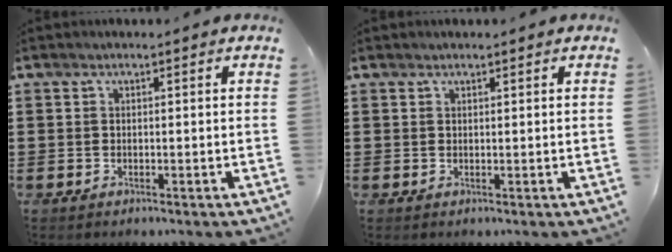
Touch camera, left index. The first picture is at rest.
{"total": 0.5, "force": [0.5, 0.1, 0.2], "torque": [-0.005, -0.001, 0.011]}